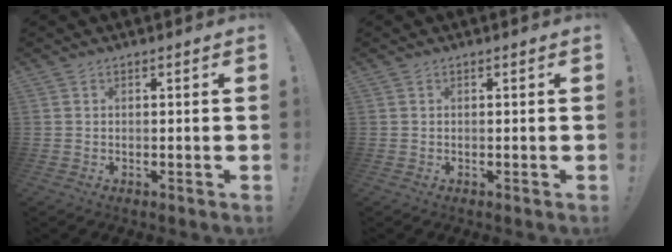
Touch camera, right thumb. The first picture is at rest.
{"total": 0.0}